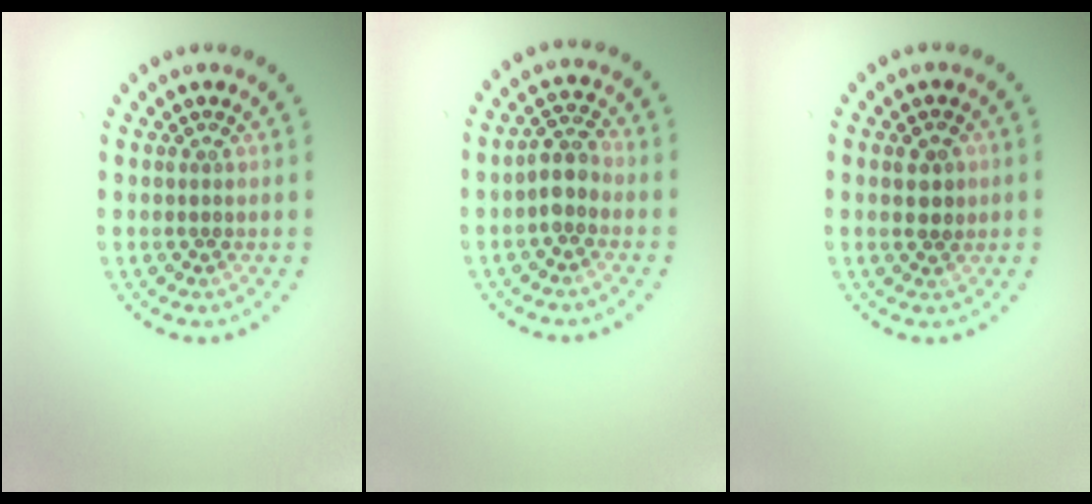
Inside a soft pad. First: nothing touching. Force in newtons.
{"total": 2.4, "press": 2.0, "slide": 1.2}
{"total": 1.7, "press": 1.7, "slide": 0.1}